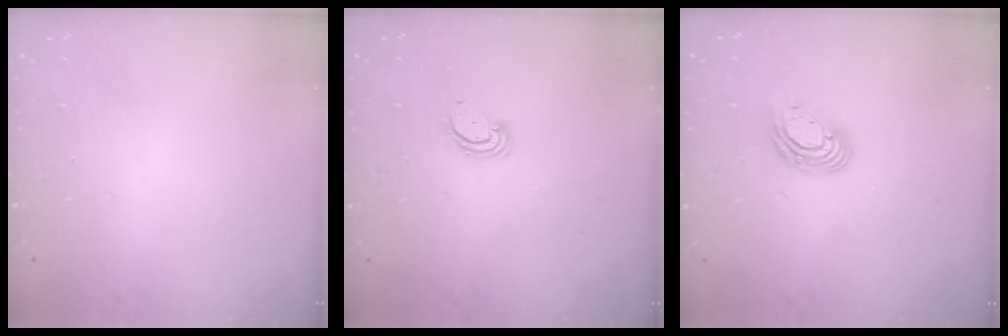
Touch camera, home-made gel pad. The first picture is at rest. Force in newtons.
{"total": 2.8, "press": 2.8, "slide": 0.2}
{"total": 10.5, "press": 10.4, "slide": 1.9}